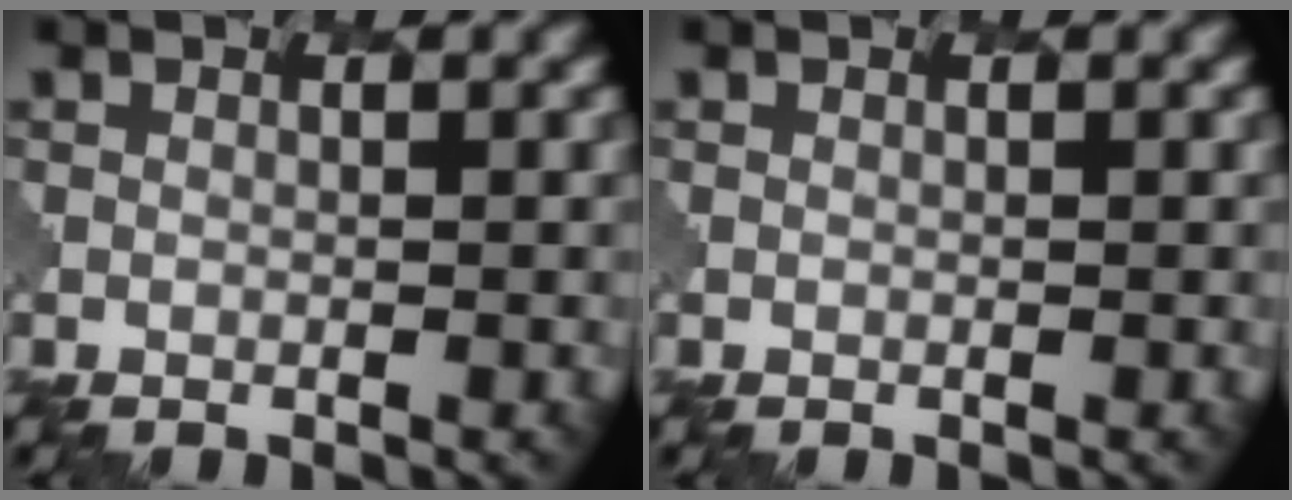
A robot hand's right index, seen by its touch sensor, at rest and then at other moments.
{"total": 0.0}